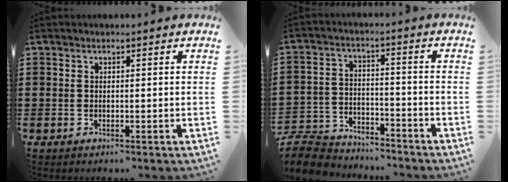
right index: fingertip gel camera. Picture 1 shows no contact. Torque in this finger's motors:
{"motor_torque": [-1.24, 0.90, -1.05, -0.21]}